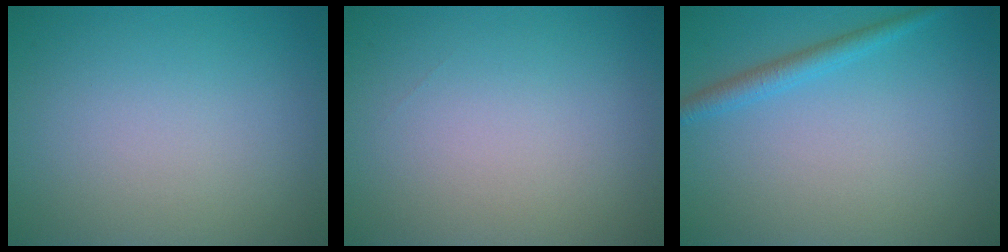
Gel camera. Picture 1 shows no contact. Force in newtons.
{"total": 0.0}
{"total": 1.9, "press": 1.9, "slide": 0.1}